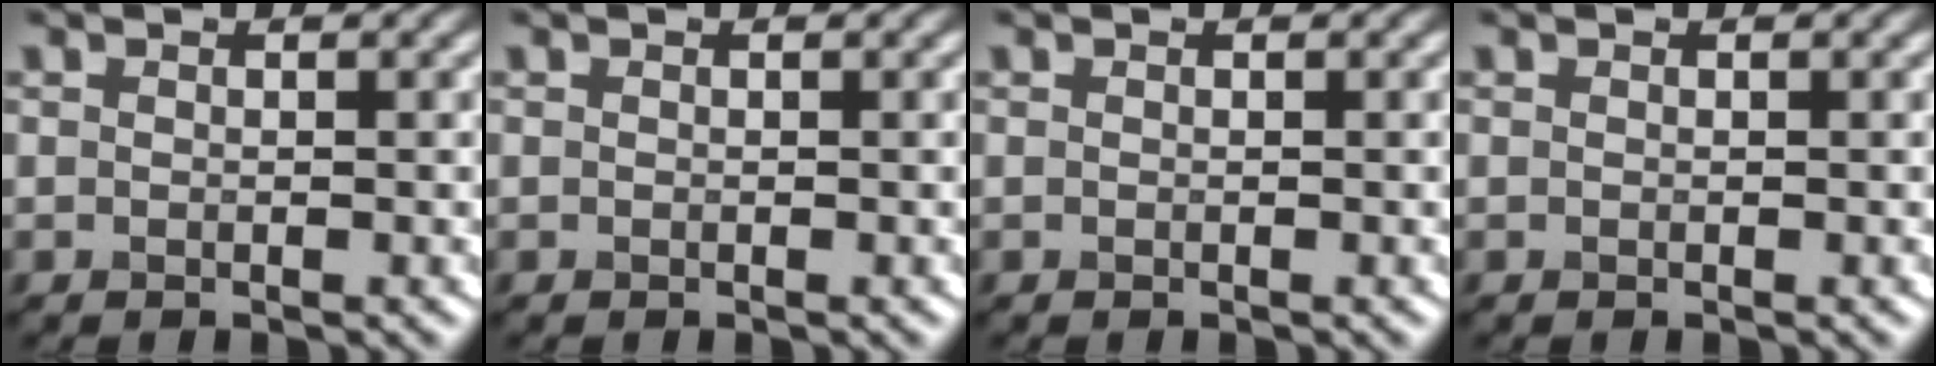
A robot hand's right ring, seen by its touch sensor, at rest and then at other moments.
{"total": 0.0}
{"total": 0.0}
{"total": 0.0}